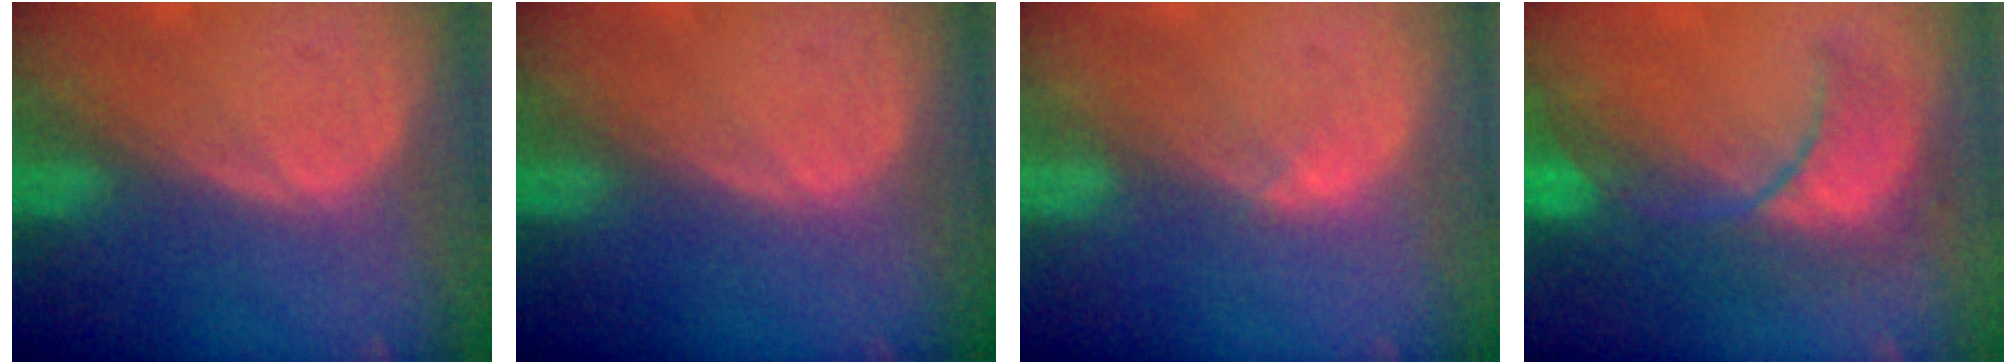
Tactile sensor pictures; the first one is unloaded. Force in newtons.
{"total": 0.0}
{"total": 0.7, "press": 0.6, "slide": 0.4}
{"total": 9.9, "press": 9.1, "slide": 3.9}